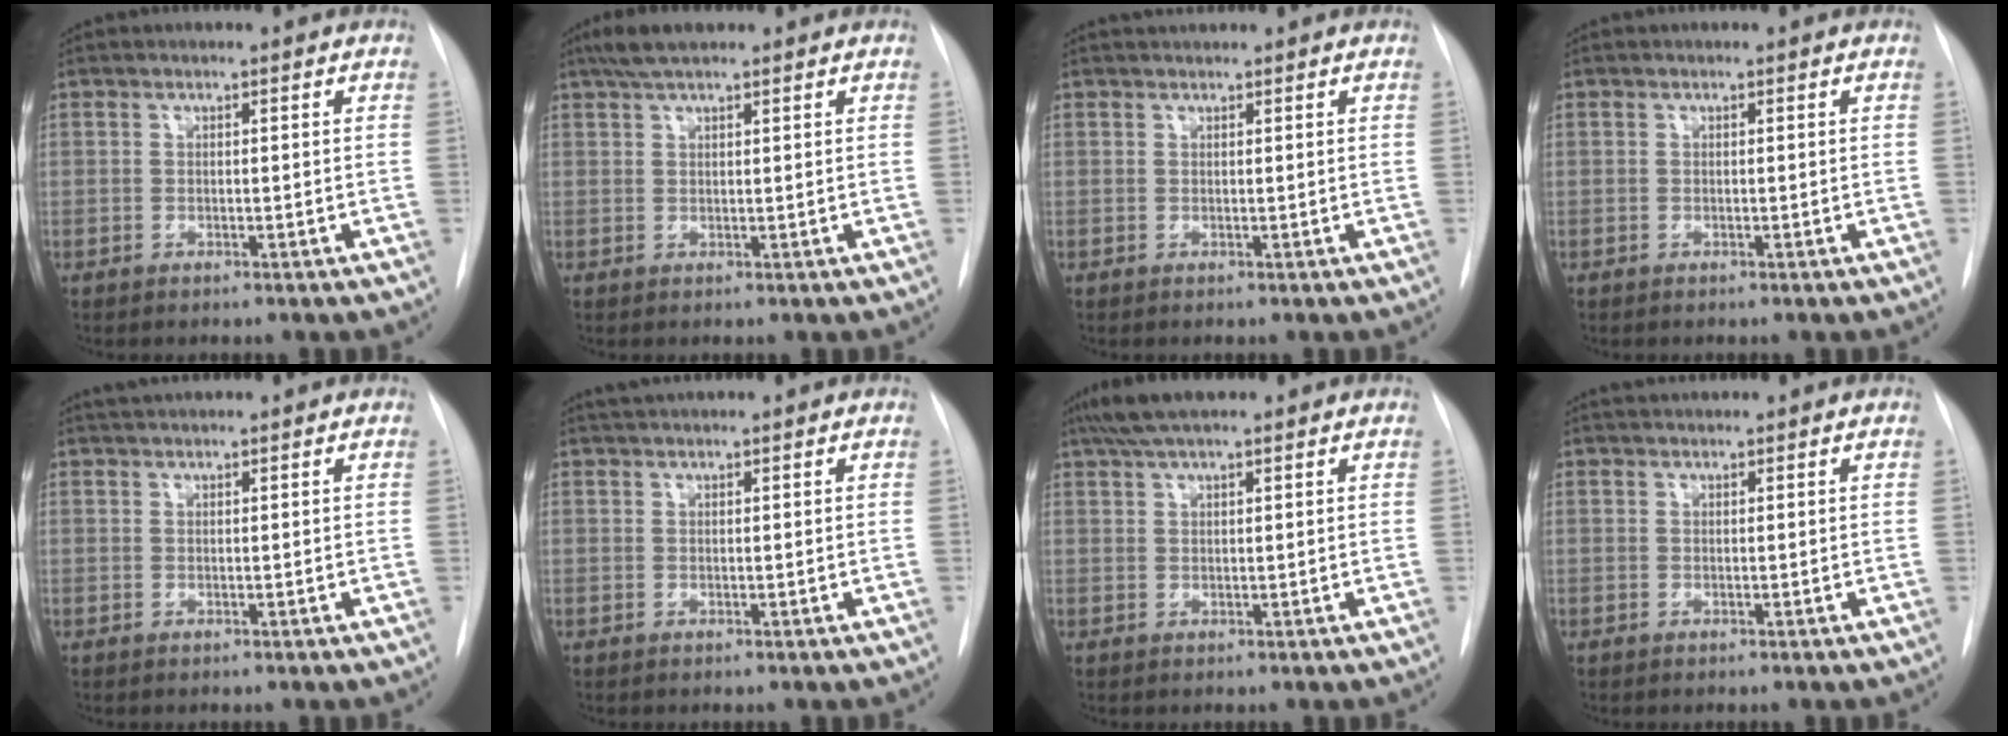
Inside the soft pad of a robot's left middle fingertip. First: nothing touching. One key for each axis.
{"total": 4.3, "fx": 3.3, "fy": 1.0, "fz": 2.6, "tx": -0.056, "ty": 0.018, "tz": 0.061}
{"total": 1.1, "fx": 1.1, "fy": -0.1, "fz": 0.2, "tx": -0.006, "ty": 0.012, "tz": 0.024}
{"total": 0.0}
{"total": 2.2, "fx": 2.1, "fy": 0.1, "fz": 0.8, "tx": -0.012, "ty": 0.022, "tz": 0.037}
{"total": 2.4, "fx": 2.2, "fy": 0.1, "fz": 0.9, "tx": -0.014, "ty": 0.023, "tz": 0.039}
{"total": 6.5, "fx": 5.1, "fy": 1.0, "fz": 3.9, "tx": -0.071, "ty": 0.032, "tz": 0.089}
{"total": 1.7, "fx": 1.7, "fy": 0.2, "fz": 0.5, "tx": -0.010, "ty": 0.019, "tz": 0.030}